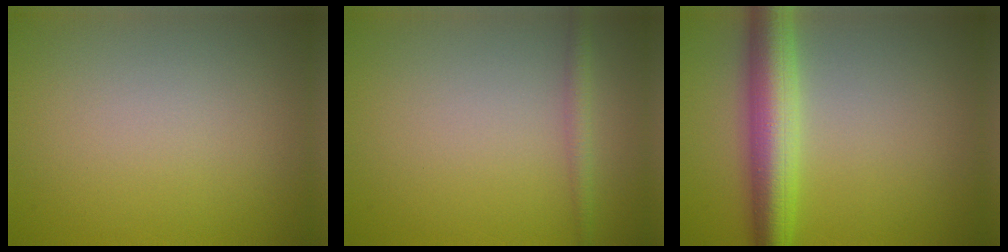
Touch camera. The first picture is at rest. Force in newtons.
{"total": 1.4, "press": 1.4, "slide": 0.1}
{"total": 6.1, "press": 6.1, "slide": 0.1}